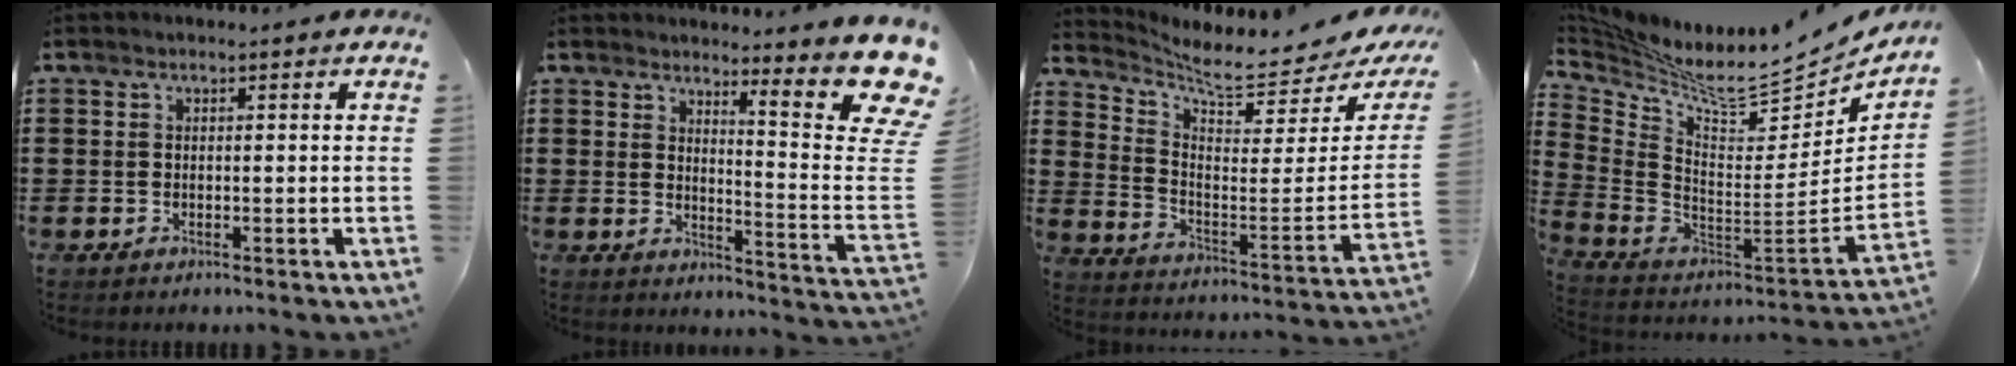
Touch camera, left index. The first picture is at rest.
{"total": 10.2, "force": [7.2, 1.1, 7.1], "torque": [-0.102, -0.069, 0.117]}
{"total": 5.7, "force": [5.2, 0.2, 2.5], "torque": [-0.070, -0.061, 0.080]}
{"total": 7.3, "force": [6.6, 0.5, 3.2], "torque": [-0.090, -0.071, 0.105]}